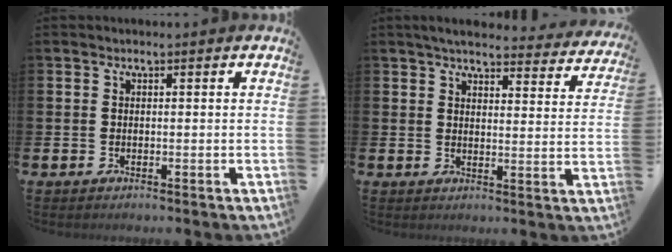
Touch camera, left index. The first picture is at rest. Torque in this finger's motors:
{"motor_torque": [1.07, -1.07, 0.17, 0.06]}